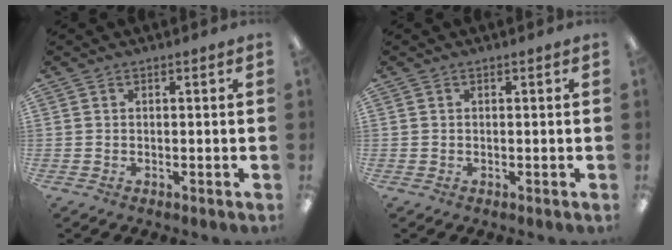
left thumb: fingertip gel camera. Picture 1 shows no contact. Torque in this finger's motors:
{"motor_torque": [-0.15, -0.11, -0.05, 0.14, -0.02]}